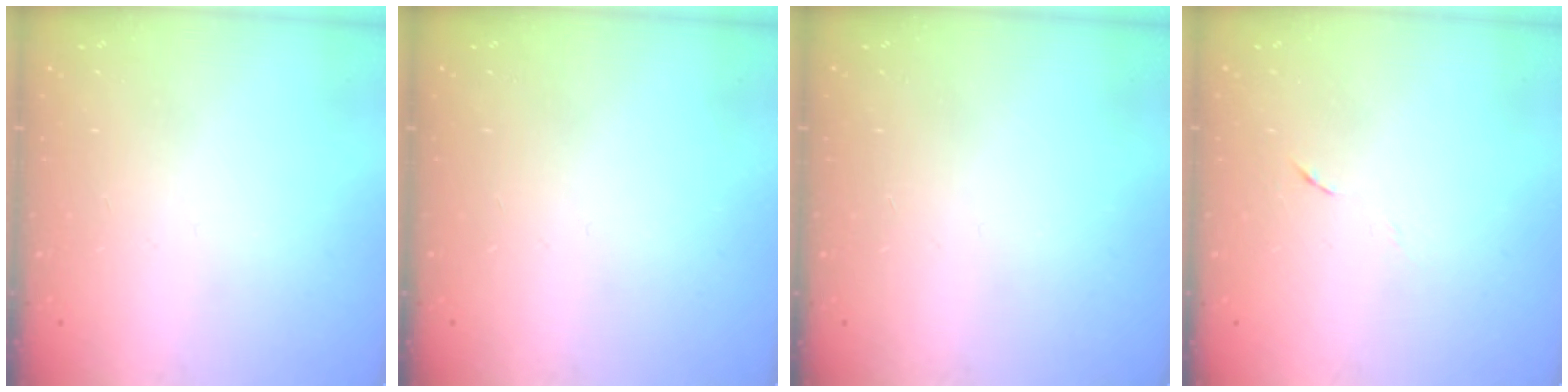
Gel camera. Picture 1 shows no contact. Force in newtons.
{"total": 0.0}
{"total": 0.0}
{"total": 3.9, "press": 3.5, "slide": 1.6}